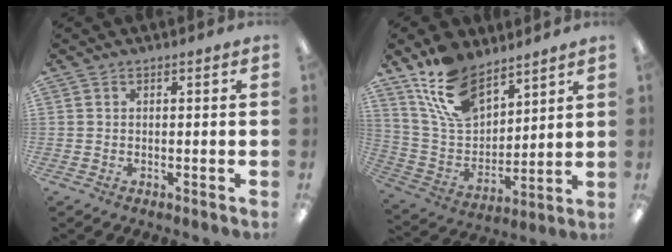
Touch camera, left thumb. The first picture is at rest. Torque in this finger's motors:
{"motor_torque": [0.37, 0.40, 1.46, -1.31, 0.11]}